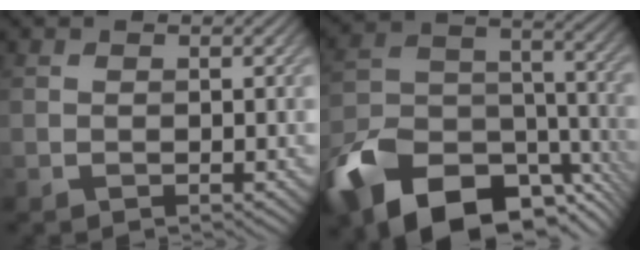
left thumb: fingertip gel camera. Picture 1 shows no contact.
{"total": 17.4, "force": [-11.2, 9.7, 9.1], "torque": [-0.222, -0.054, -0.174]}